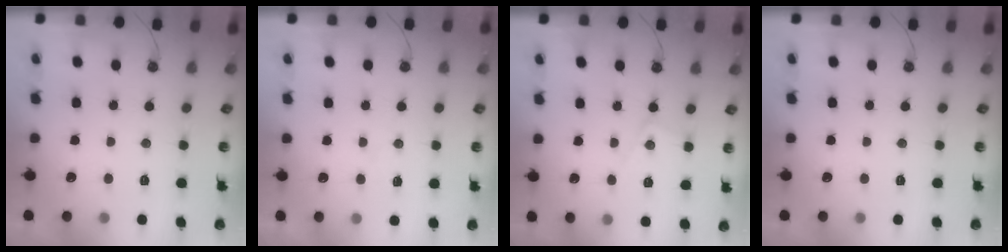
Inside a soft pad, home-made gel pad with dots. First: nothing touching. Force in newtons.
{"total": 5.5, "press": 5.5, "slide": 0.7}
{"total": 7.3, "press": 7.3, "slide": 0.5}
{"total": 0.0}